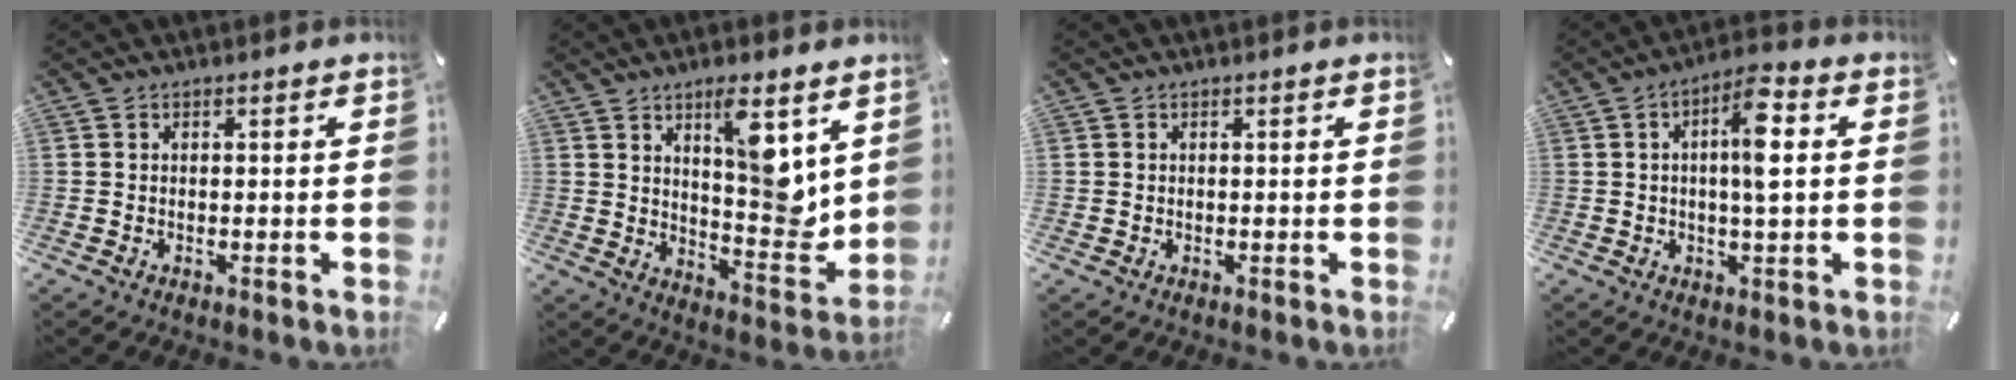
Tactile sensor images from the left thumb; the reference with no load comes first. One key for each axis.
{"total": 11.2, "fx": 5.7, "fy": 3.8, "fz": 8.9, "tx": -0.105, "ty": -0.053, "tz": 0.091}
{"total": 0.0}
{"total": 9.4, "fx": 1.4, "fy": 2.5, "fz": 9.0, "tx": -0.151, "ty": 0.006, "tz": 0.019}